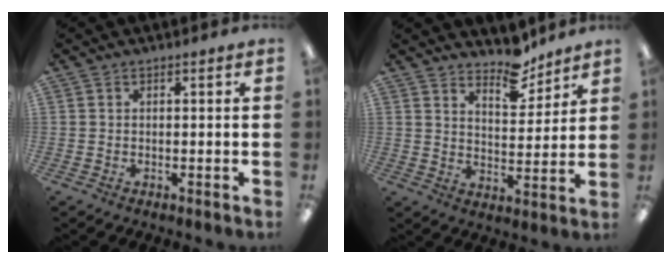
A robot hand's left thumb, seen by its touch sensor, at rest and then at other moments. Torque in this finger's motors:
{"motor_torque": [0.08, 0.05, -0.31, 0.09, 0.06]}